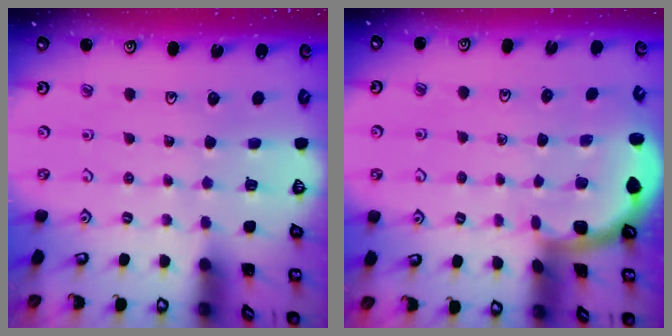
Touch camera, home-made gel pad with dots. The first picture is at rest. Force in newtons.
{"total": 1.7, "press": 1.7, "slide": 0.1}